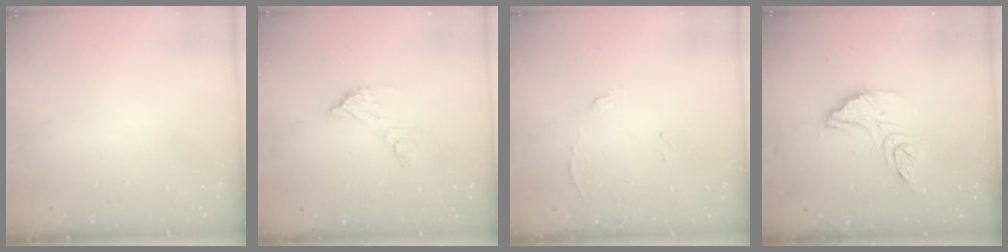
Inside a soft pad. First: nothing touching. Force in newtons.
{"total": 6.2, "press": 6.2, "slide": 0.3}
{"total": 8.5, "press": 8.5, "slide": 0.5}
{"total": 13.2, "press": 13.1, "slide": 1.3}